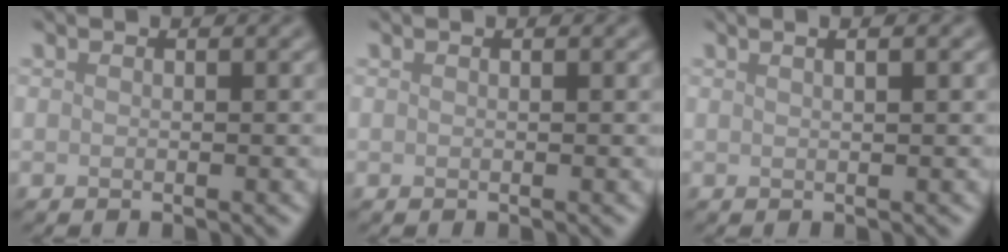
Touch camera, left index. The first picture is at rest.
{"total": 0.0}
{"total": 3.4, "force": [1.7, 1.6, 2.5], "torque": [-0.009, 0.020, -0.007]}